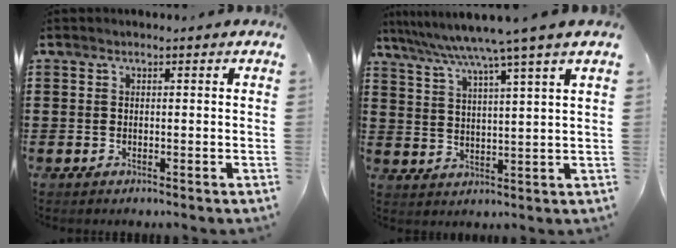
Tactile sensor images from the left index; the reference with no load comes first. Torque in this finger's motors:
{"motor_torque": [2.14, 0.00, 1.05, 0.21]}